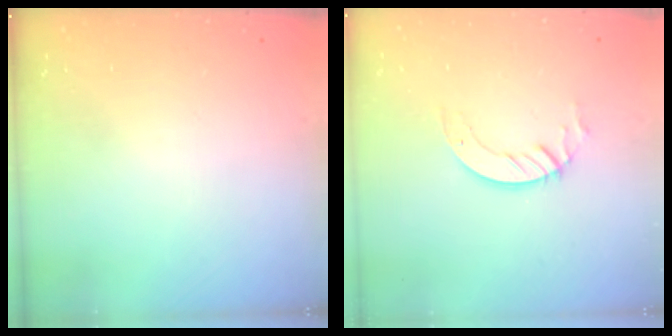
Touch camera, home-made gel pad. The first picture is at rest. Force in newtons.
{"total": 2.8, "press": 2.8, "slide": 0.2}